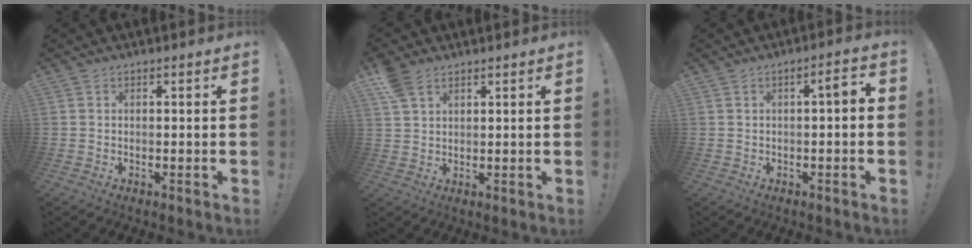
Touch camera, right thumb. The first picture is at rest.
{"total": 5.9, "force": [3.8, 3.4, 3.0], "torque": [-0.050, -0.013, 0.075]}
{"total": 3.3, "force": [-0.4, 0.6, 3.2], "torque": [-0.051, 0.005, -0.011]}